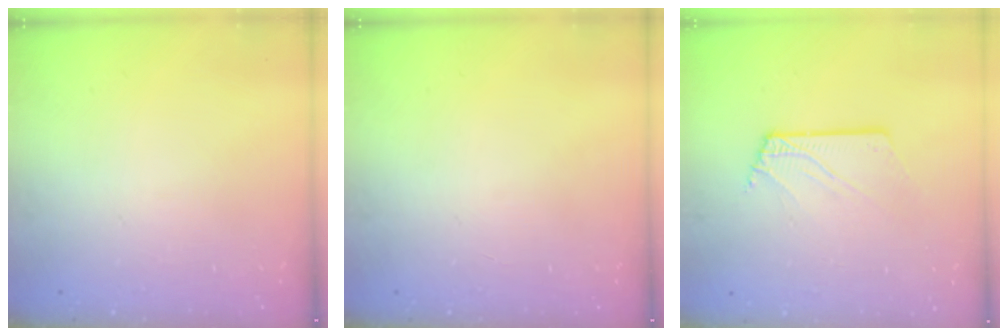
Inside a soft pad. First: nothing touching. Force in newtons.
{"total": 0.0}
{"total": 2.6, "press": 2.6, "slide": 0.3}